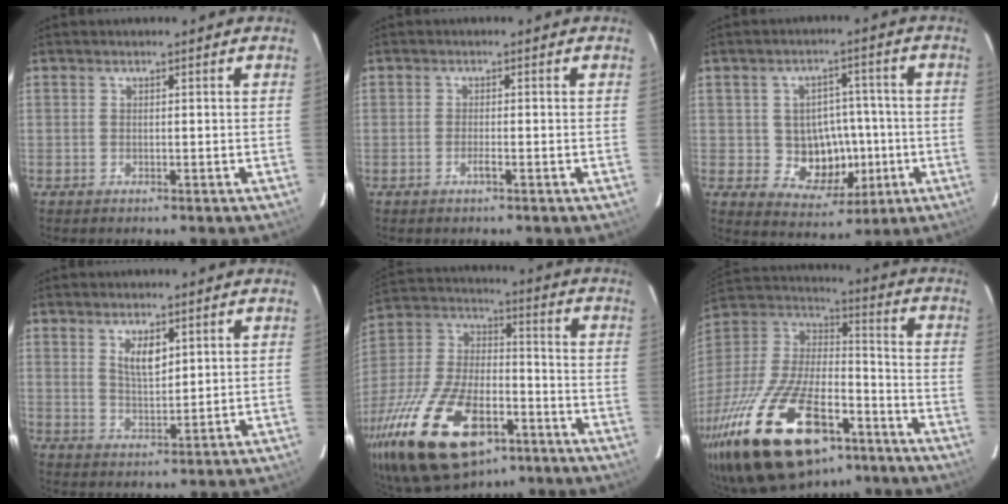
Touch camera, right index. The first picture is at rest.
{"total": 1.1, "force": [-0.6, 0.0, 1.0], "torque": [-0.020, 0.000, -0.012]}
{"total": 9.6, "force": [-1.4, 8.3, 4.5], "torque": [-0.088, 0.010, -0.004]}
{"total": 4.9, "force": [2.2, 2.1, 3.8], "torque": [-0.064, -0.001, 0.044]}
{"total": 28.2, "force": [-15.8, 13.2, 19.2], "torque": [-0.396, -0.025, -0.262]}
{"total": 32.9, "force": [-20.0, 14.4, 21.9], "torque": [-0.439, -0.028, -0.322]}